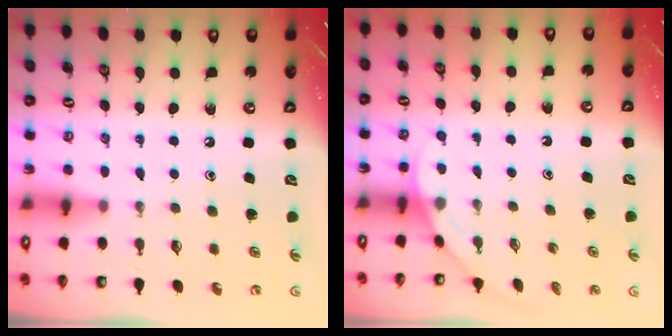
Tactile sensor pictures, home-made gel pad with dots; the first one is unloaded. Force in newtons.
{"total": 2.0, "press": 2.0, "slide": 0.0}